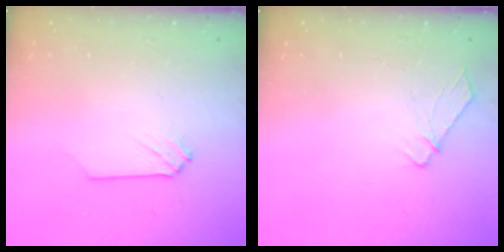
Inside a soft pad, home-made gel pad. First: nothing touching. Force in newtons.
{"total": 7.0, "press": 6.9, "slide": 0.8}